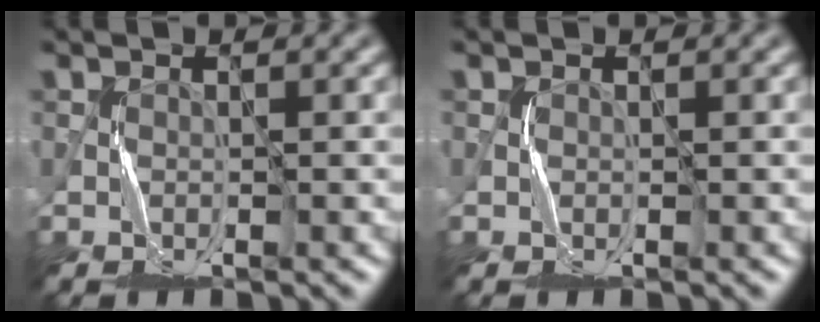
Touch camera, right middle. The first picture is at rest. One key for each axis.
{"total": 0.0}